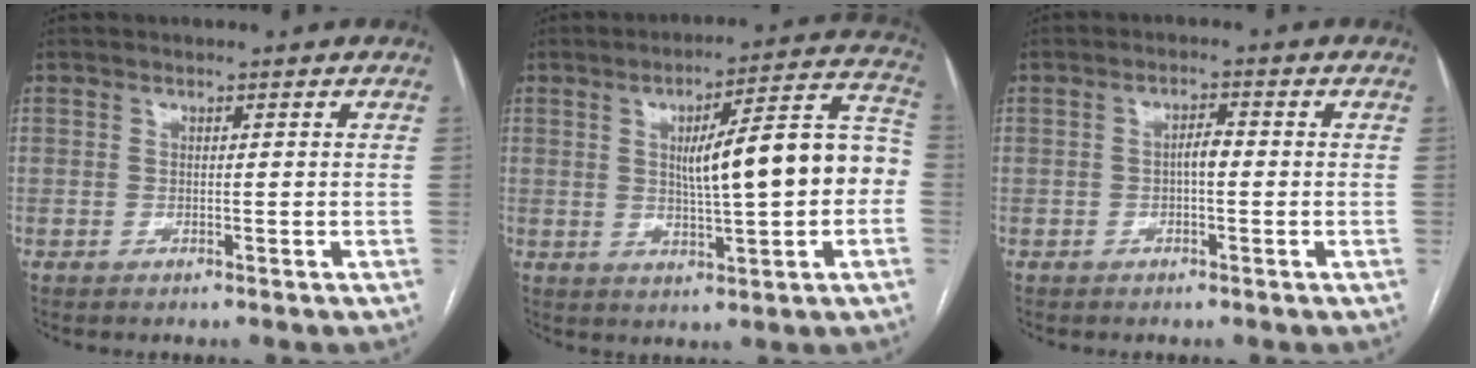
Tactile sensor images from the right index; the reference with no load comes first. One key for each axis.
{"total": 14.5, "fx": 0.1, "fy": 2.3, "fz": 14.3, "tx": -0.196, "ty": 0.040, "tz": 0.005}
{"total": 2.2, "fx": -0.4, "fy": 0.6, "fz": 2.0, "tx": -0.033, "ty": 0.006, "tz": -0.007}